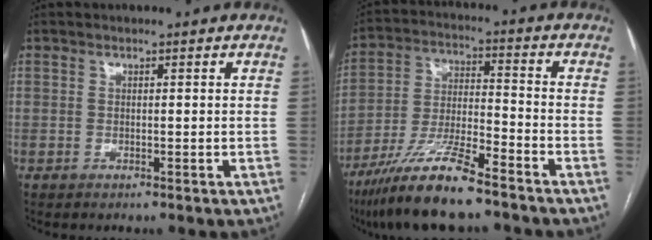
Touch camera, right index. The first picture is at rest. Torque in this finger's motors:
{"motor_torque": [1.00, -1.14, 0.43, 0.18]}